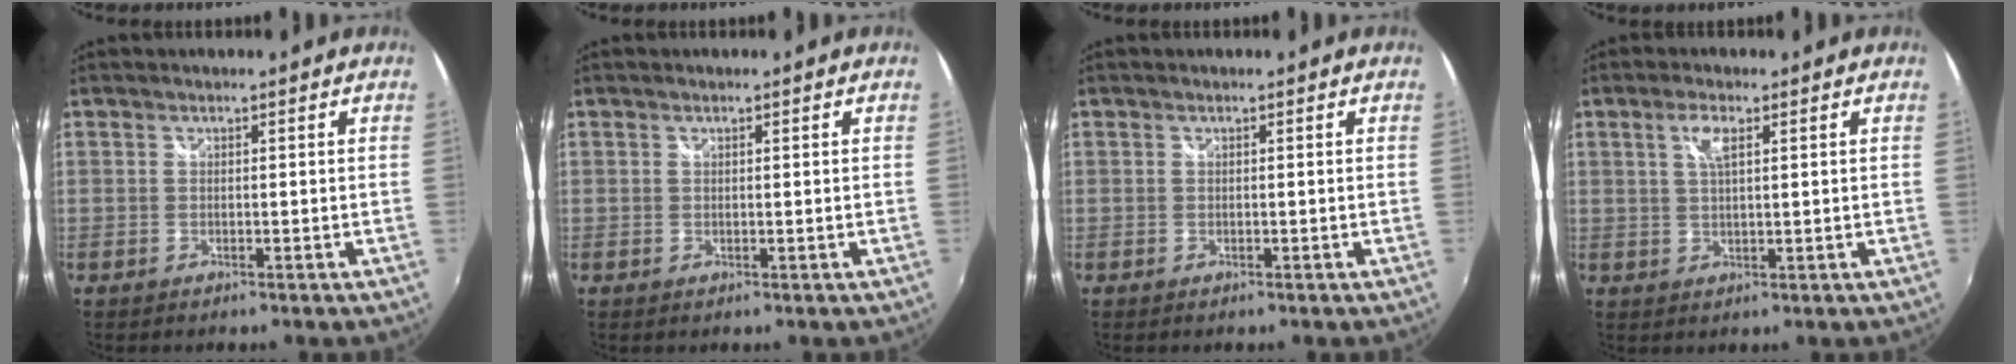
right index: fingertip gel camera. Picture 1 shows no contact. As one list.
[{"total": 0.0}, {"total": 0.0}, {"total": 3.4, "force": [1.4, 1.0, 2.9], "torque": [-0.056, 0.004, 0.025]}]